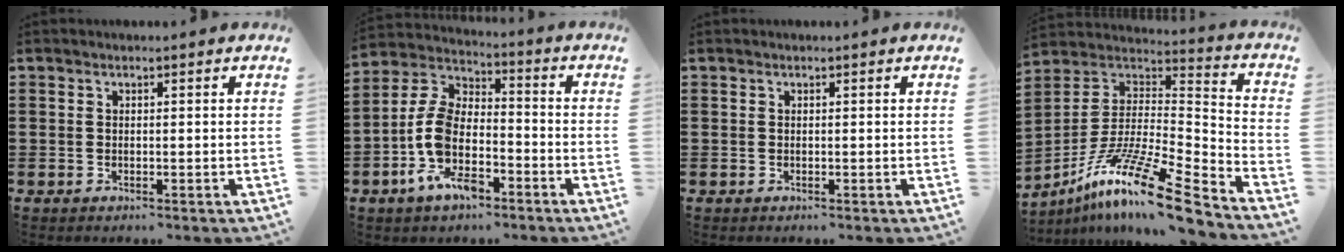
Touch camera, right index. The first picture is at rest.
{"total": 10.7, "force": [-4.3, 5.8, 8.0], "torque": [-0.198, -0.010, -0.089]}
{"total": 0.0}
{"total": 15.5, "force": [-10.8, 1.7, 10.9], "torque": [-0.198, 0.024, -0.200]}